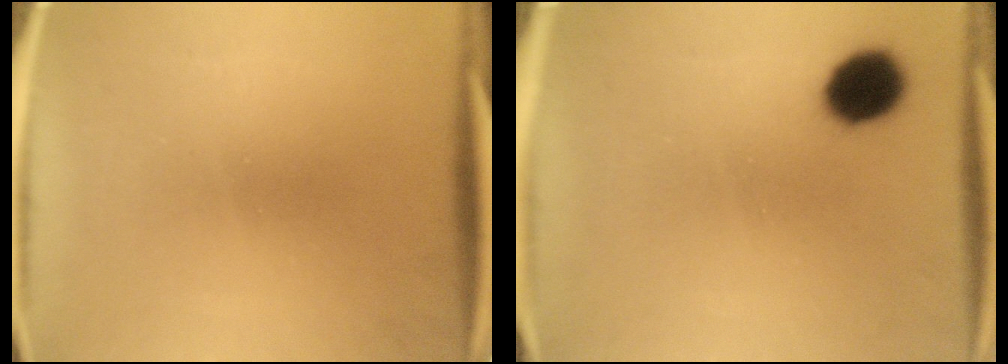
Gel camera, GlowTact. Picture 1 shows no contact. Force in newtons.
{"total": 8.7}